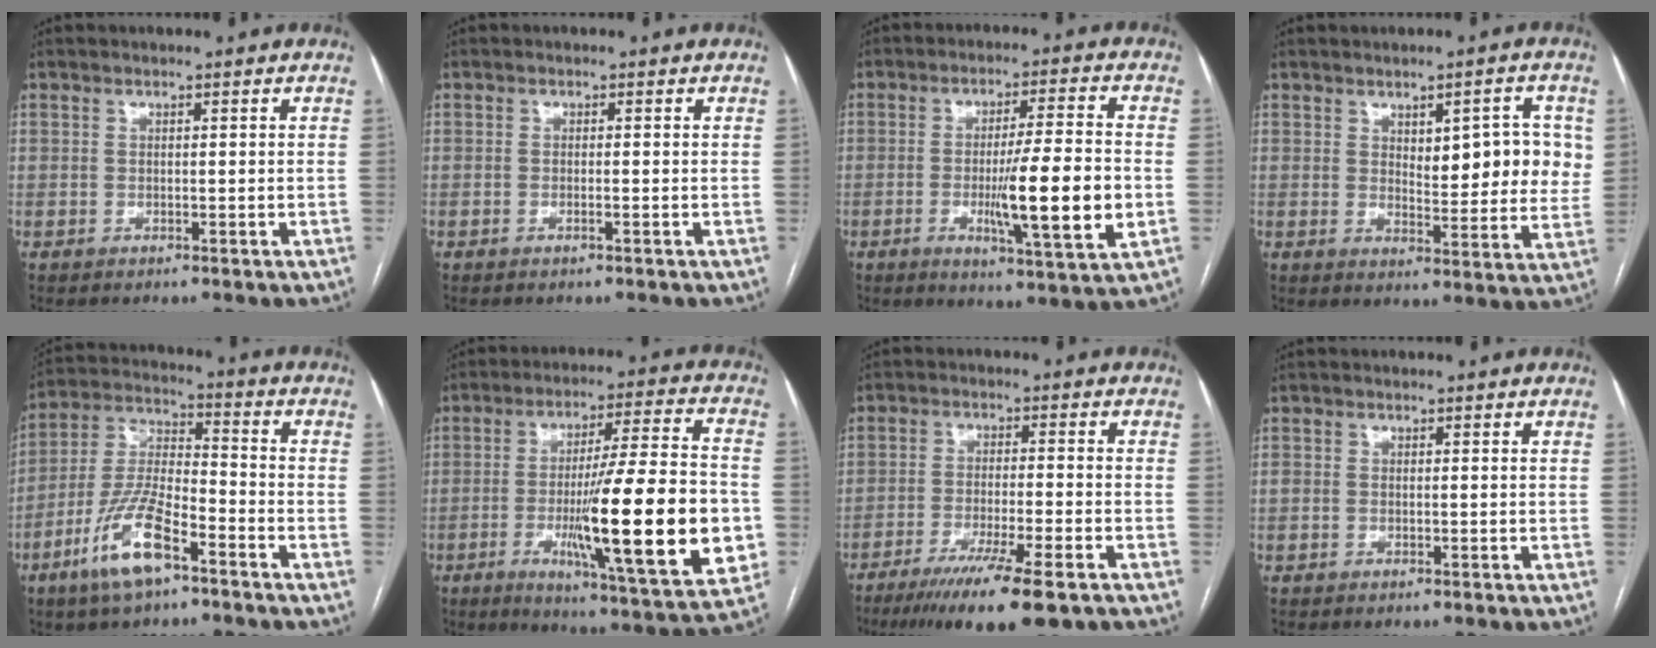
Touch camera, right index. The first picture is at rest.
{"total": 0.6, "force": [-0.3, 0.0, 0.5], "torque": [-0.014, -0.001, -0.004]}
{"total": 13.1, "force": [-2.6, 0.4, 12.9], "torque": [-0.206, -0.017, -0.043]}
{"total": 9.6, "force": [2.5, 3.4, 8.6], "torque": [-0.103, 0.006, 0.038]}
{"total": 12.4, "force": [-6.9, 3.3, 9.8], "torque": [-0.209, -0.004, -0.130]}
{"total": 23.7, "force": [-4.9, 1.6, 23.1], "torque": [-0.328, -0.018, -0.072]}
{"total": 13.7, "force": [-9.5, 0.8, 9.9], "torque": [-0.153, -0.036, -0.149]}
{"total": 0.8, "force": [-0.2, 0.6, 0.5], "torque": [-0.010, 0.006, -0.001]}